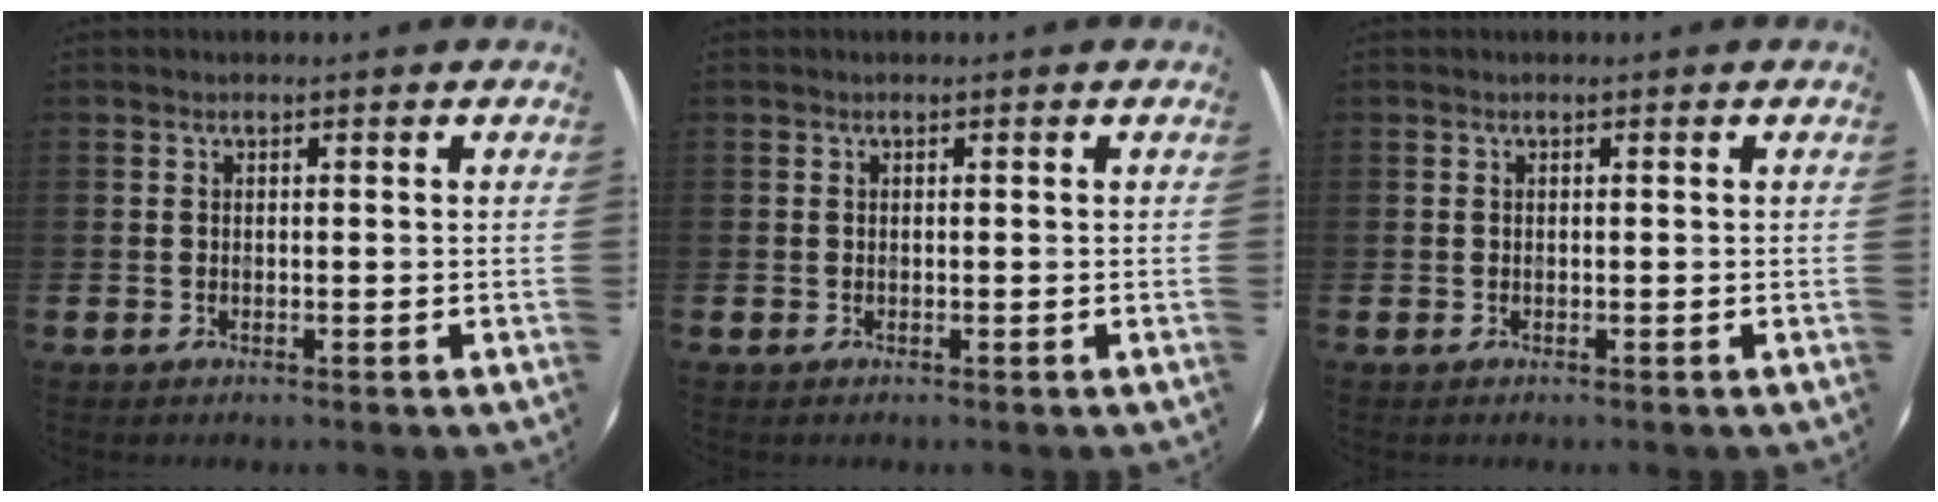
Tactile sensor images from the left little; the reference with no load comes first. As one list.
[{"total": 0.0}, {"total": 0.0}]